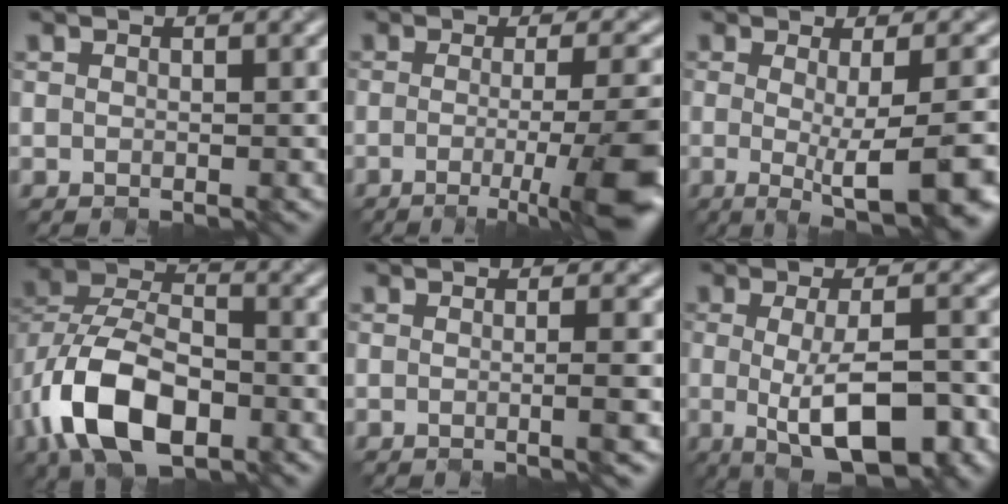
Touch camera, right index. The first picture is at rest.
{"total": 8.1, "force": [-2.2, 1.5, 7.7], "torque": [-0.099, -0.016, -0.033]}
{"total": 8.1, "force": [-1.6, 2.0, 7.7], "torque": [-0.086, -0.014, -0.019]}
{"total": 10.6, "force": [-4.2, 6.2, 7.5], "torque": [-0.154, -0.003, -0.085]}
{"total": 2.4, "force": [-0.3, 0.6, 2.3], "torque": [-0.028, -0.006, -0.008]}
{"total": 8.2, "force": [-1.8, 2.6, 7.5], "torque": [-0.113, -0.017, -0.025]}